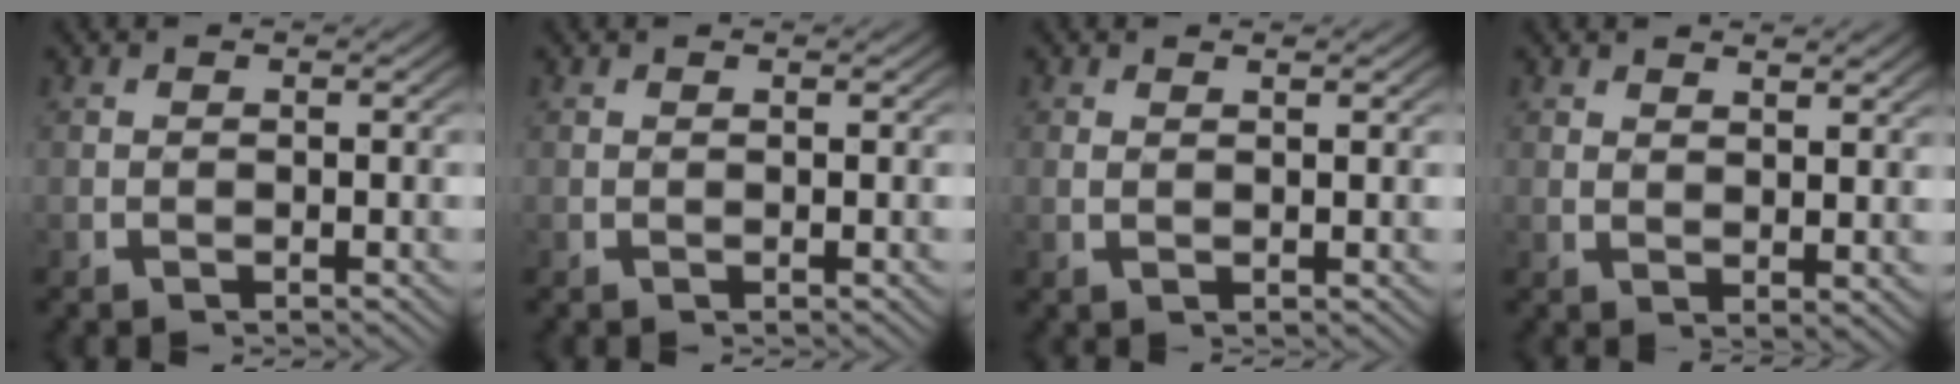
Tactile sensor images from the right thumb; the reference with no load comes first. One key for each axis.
{"total": 0.6, "fx": 0.3, "fy": -0.2, "fz": 0.5, "tx": -0.009, "ty": -0.001, "tz": 0.008}
{"total": 1.4, "fx": 0.8, "fy": -0.2, "fz": 1.1, "tx": -0.025, "ty": -0.005, "tz": 0.021}
{"total": 2.1, "fx": 1.8, "fy": 0.1, "fz": 1.2, "tx": -0.020, "ty": -0.006, "tz": 0.038}